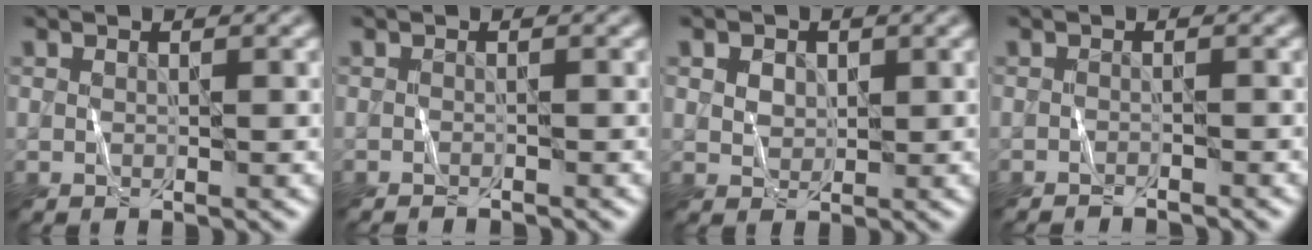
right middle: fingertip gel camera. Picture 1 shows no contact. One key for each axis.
{"total": 1.1, "fx": -1.0, "fy": 0.0, "fz": 0.2, "tx": 0.000, "ty": -0.001, "tz": -0.015}
{"total": 2.7, "fx": 1.5, "fy": 1.9, "fz": 1.2, "tx": -0.031, "ty": 0.008, "tz": 0.026}
{"total": 1.6, "fx": -1.6, "fy": 0.1, "fz": 0.4, "tx": -0.001, "ty": -0.001, "tz": -0.023}